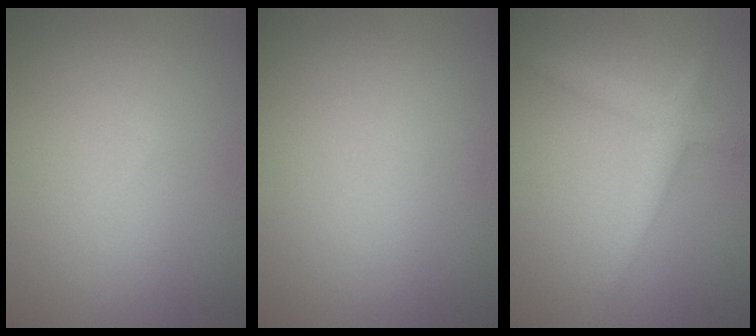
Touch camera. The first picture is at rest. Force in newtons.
{"total": 0.0}
{"total": 2.6, "press": 2.6, "slide": 0.1}